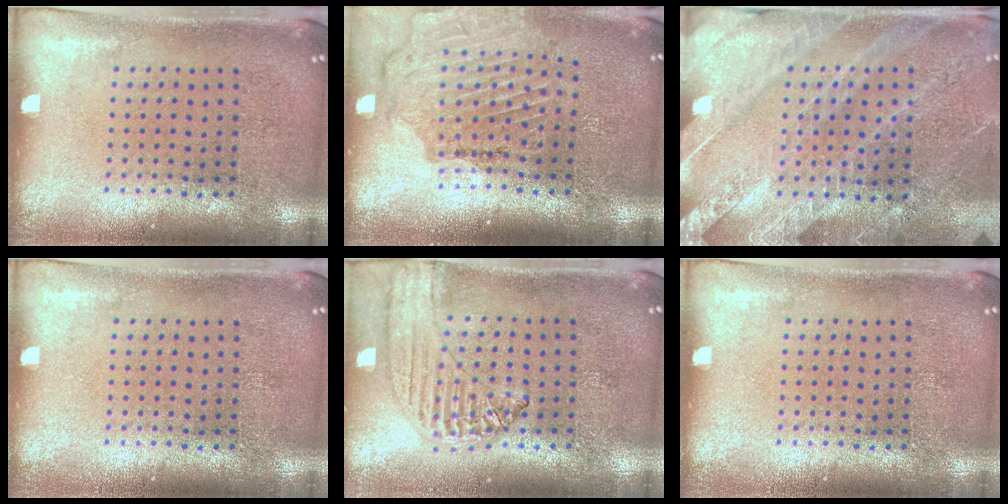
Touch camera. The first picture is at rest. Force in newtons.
{"total": 1.6, "press": 1.6, "slide": 0.1}
{"total": 2.7, "press": 2.7, "slide": 0.5}
{"total": 0.0}
{"total": 1.2, "press": 1.2, "slide": 0.2}
{"total": 0.0}